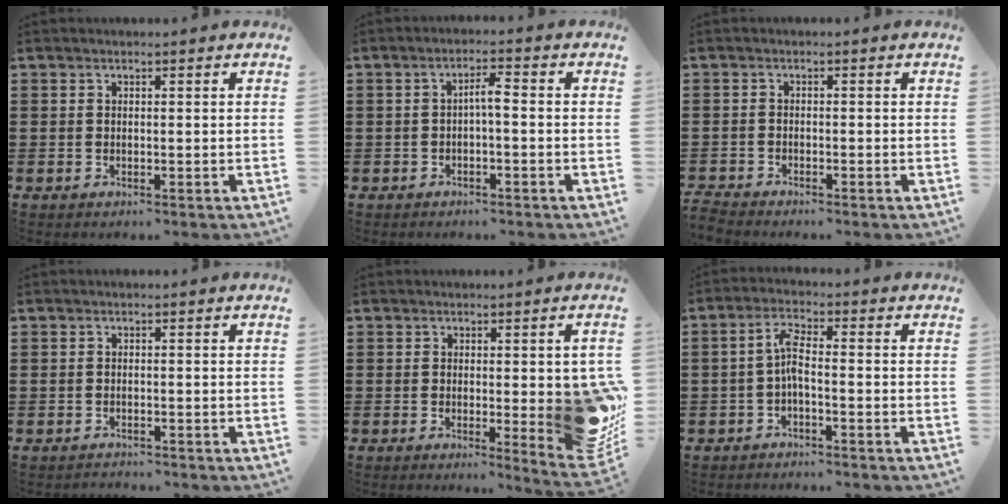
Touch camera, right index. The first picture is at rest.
{"total": 2.5, "force": [-0.7, 0.3, 2.4], "torque": [-0.047, 0.003, -0.015]}
{"total": 1.6, "force": [-1.6, -0.1, -0.1], "torque": [-0.003, -0.001, -0.034]}
{"total": 0.8, "force": [-0.8, 0.3, -0.1], "torque": [0.000, 0.002, -0.018]}
{"total": 8.4, "force": [-0.2, 2.3, 8.0], "torque": [-0.087, -0.023, 0.004]}
{"total": 3.7, "force": [-1.0, 0.9, 3.5], "torque": [-0.073, 0.005, -0.021]}